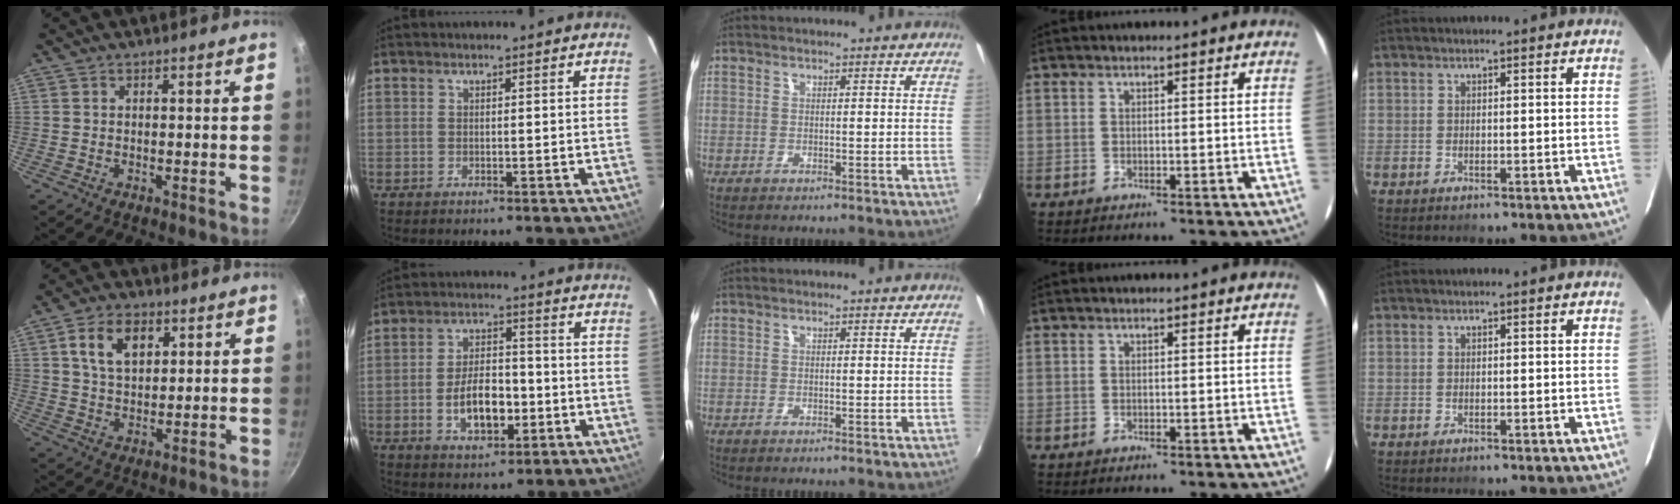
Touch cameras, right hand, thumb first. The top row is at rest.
{"thumb": {"total": 9.1, "force": [3.3, 5.8, 6.2], "torque": [-0.092, -0.007, 0.056]}, "index": {"total": 9.5, "force": [-2.8, 5.1, 7.5], "torque": [-0.146, 0.011, -0.038]}}